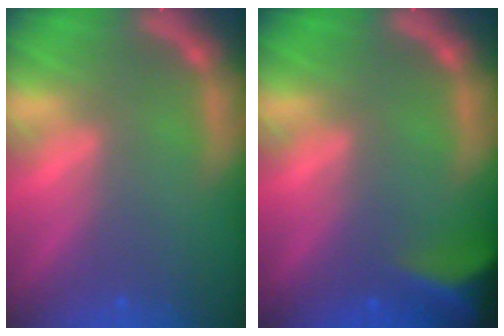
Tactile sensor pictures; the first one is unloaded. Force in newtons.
{"total": 6.5}